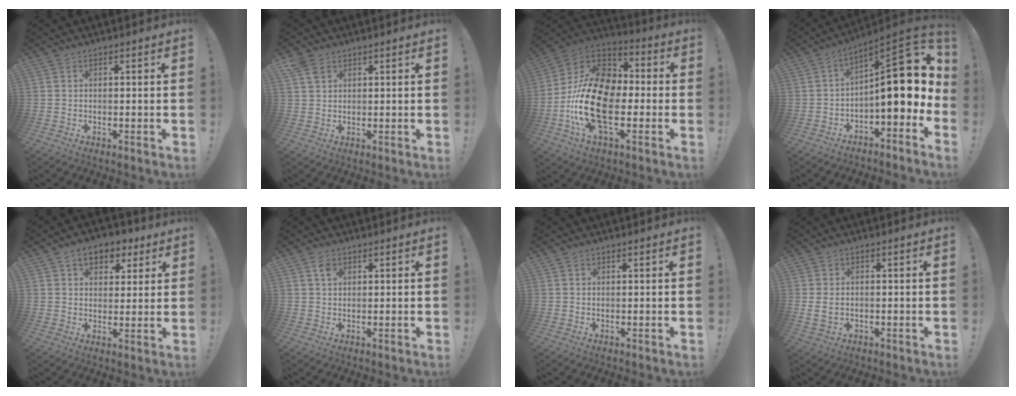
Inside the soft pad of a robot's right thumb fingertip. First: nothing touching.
{"total": 3.9, "force": [2.5, 2.4, 2.0], "torque": [-0.033, -0.010, 0.047]}
{"total": 22.8, "force": [-5.1, 13.6, 17.5], "torque": [-0.352, 0.034, -0.079]}
{"total": 18.1, "force": [1.2, 6.8, 16.8], "torque": [-0.236, -0.004, 0.027]}
{"total": 8.7, "force": [4.3, 6.1, 4.3], "torque": [-0.054, -0.015, 0.080]}
{"total": 2.9, "force": [1.5, 1.8, 1.7], "torque": [-0.027, -0.002, 0.026]}
{"total": 0.7, "force": [0.5, 0.3, 0.2], "torque": [-0.003, 0.000, 0.011]}
{"total": 3.0, "force": [0.7, 2.0, 2.1], "torque": [-0.030, 0.001, 0.013]}